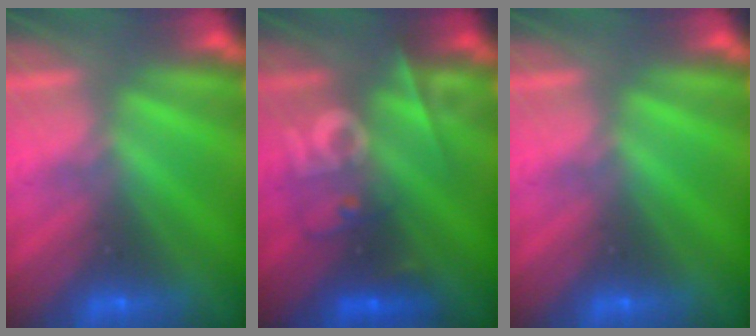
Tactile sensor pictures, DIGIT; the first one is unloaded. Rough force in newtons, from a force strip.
{"total": 2.5}
{"total": 0.0}